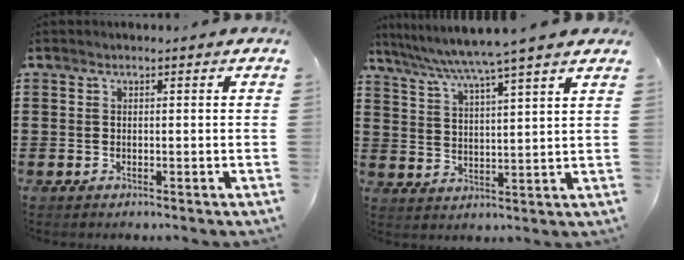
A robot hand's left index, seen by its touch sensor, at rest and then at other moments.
{"total": 6.0, "force": [5.2, -1.2, 2.8], "torque": [-0.075, -0.035, 0.084]}